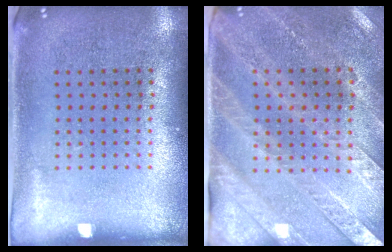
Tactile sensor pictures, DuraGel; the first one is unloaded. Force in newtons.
{"total": 2.9, "press": 2.7, "slide": 1.2}